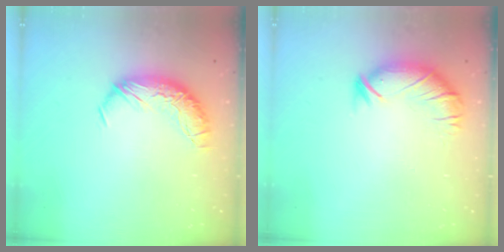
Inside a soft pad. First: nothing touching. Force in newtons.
{"total": 2.9, "press": 2.3, "slide": 1.7}